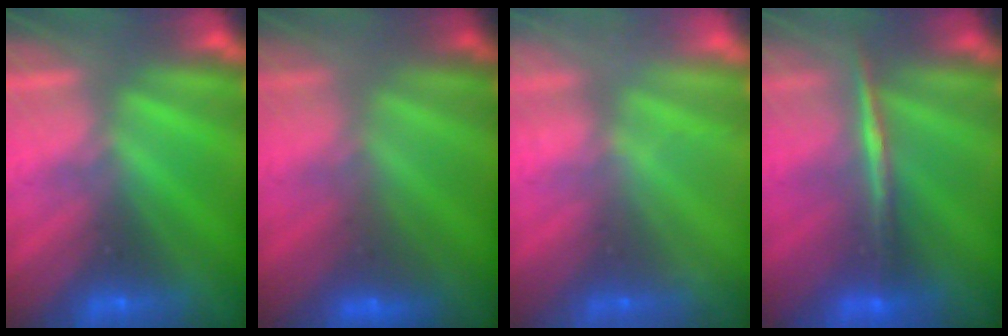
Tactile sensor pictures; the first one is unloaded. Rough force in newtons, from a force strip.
{"total": 2.4}
{"total": 2.3}
{"total": 1.9}